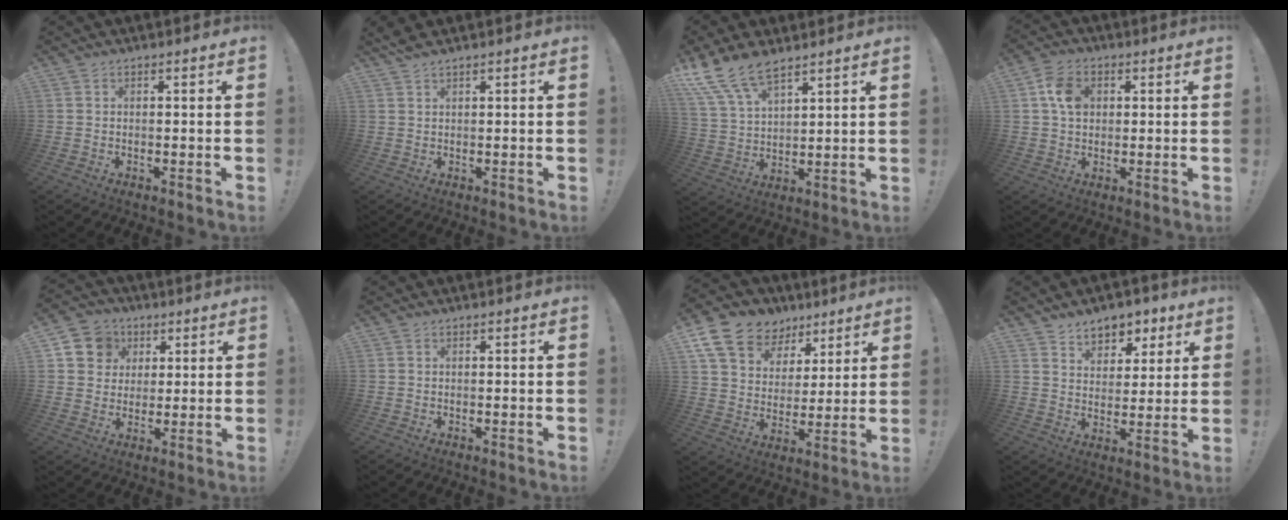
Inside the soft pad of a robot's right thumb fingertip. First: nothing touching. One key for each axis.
{"total": 1.8, "fx": 1.5, "fy": 0.0, "fz": 1.0, "tx": -0.021, "ty": -0.005, "tz": 0.027}
{"total": 11.6, "fx": 9.0, "fy": 4.6, "fz": 5.8, "tx": -0.121, "ty": -0.045, "tz": 0.173}
{"total": 8.0, "fx": 1.9, "fy": 6.0, "fz": 4.9, "tx": -0.075, "ty": 0.010, "tz": 0.039}
{"total": 9.3, "fx": 3.2, "fy": 8.4, "fz": 2.4, "tx": -0.031, "ty": -0.014, "tz": 0.068}
{"total": 0.0}
{"total": 14.5, "fx": 8.7, "fy": 10.2, "fz": 5.5, "tx": -0.091, "ty": -0.052, "tz": 0.170}
{"total": 7.8, "fx": 5.5, "fy": 5.3, "fz": 1.4, "tx": -0.008, "ty": -0.044, "tz": 0.104}